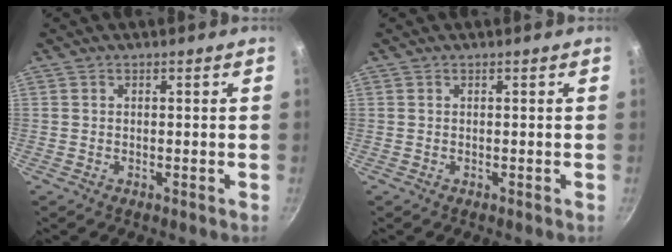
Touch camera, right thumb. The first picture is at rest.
{"total": 0.0}